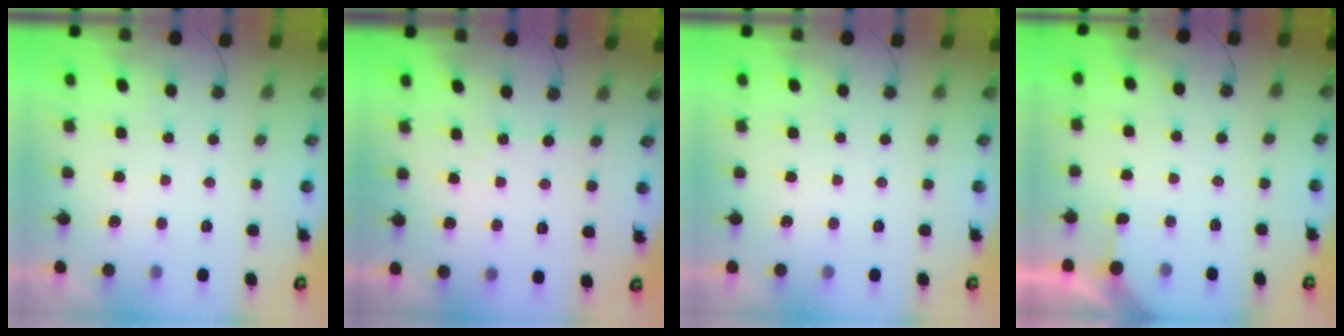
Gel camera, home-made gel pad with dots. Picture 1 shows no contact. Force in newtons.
{"total": 2.5, "press": 2.5, "slide": 0.5}
{"total": 0.0}
{"total": 2.4, "press": 2.4, "slide": 0.4}